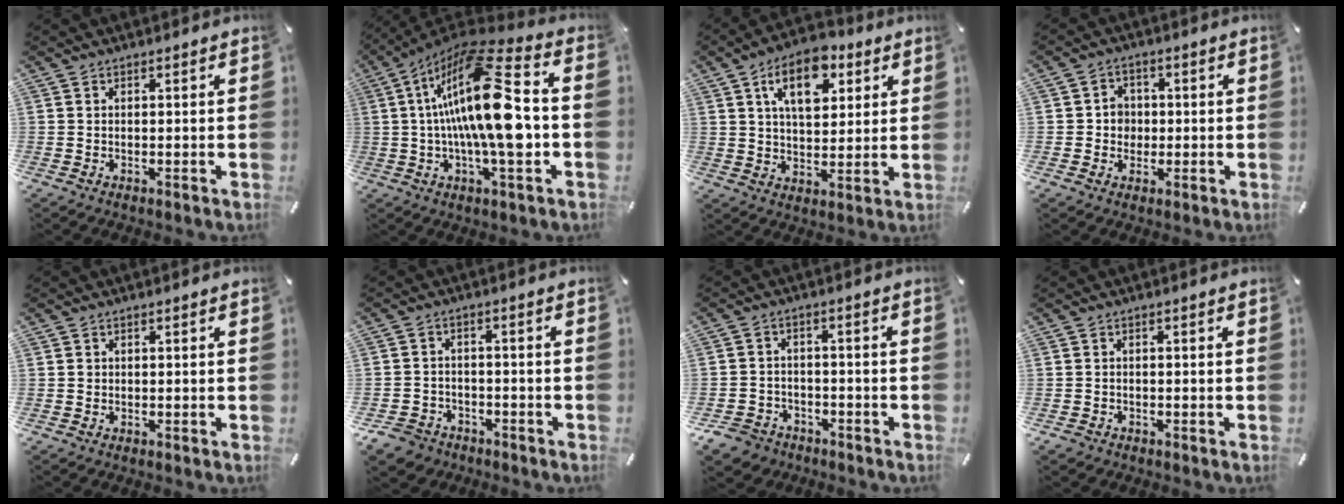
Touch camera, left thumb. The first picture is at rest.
{"total": 21.6, "force": [0.6, 6.2, 20.7], "torque": [-0.392, -0.011, -0.003]}
{"total": 12.5, "force": [6.0, 7.4, 8.1], "torque": [-0.120, -0.010, 0.103]}
{"total": 4.4, "force": [-0.5, 4.3, 0.8], "torque": [-0.017, 0.011, -0.011]}
{"total": 0.6, "force": [0.0, 0.6, 0.1], "torque": [-0.002, 0.005, -0.003]}
{"total": 5.3, "force": [-3.6, 3.7, 0.9], "torque": [-0.029, 0.016, -0.073]}
{"total": 5.7, "force": [-3.8, 4.1, 1.0], "torque": [-0.035, 0.020, -0.078]}
{"total": 1.1, "force": [-0.6, 0.9, 0.0], "torque": [0.000, 0.004, -0.015]}